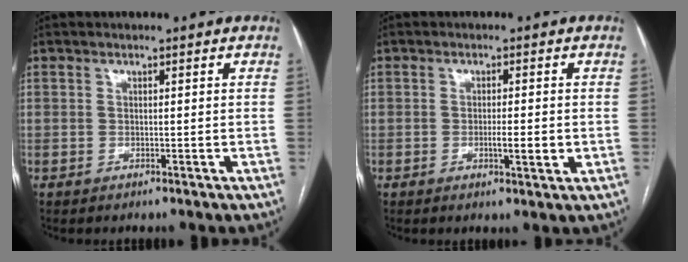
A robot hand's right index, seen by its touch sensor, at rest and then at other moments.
{"total": 3.3, "force": [-0.6, 0.5, 3.2], "torque": [-0.051, -0.001, -0.005]}